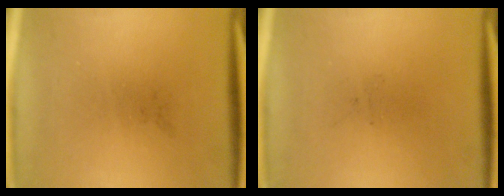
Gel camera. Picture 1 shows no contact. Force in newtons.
{"total": 0.0}